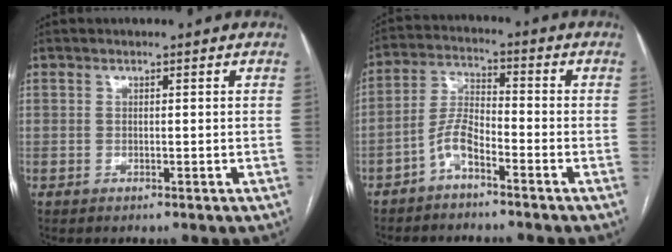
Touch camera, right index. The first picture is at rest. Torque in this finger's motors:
{"motor_torque": [0.36, -0.26, 0.12, 0.05]}